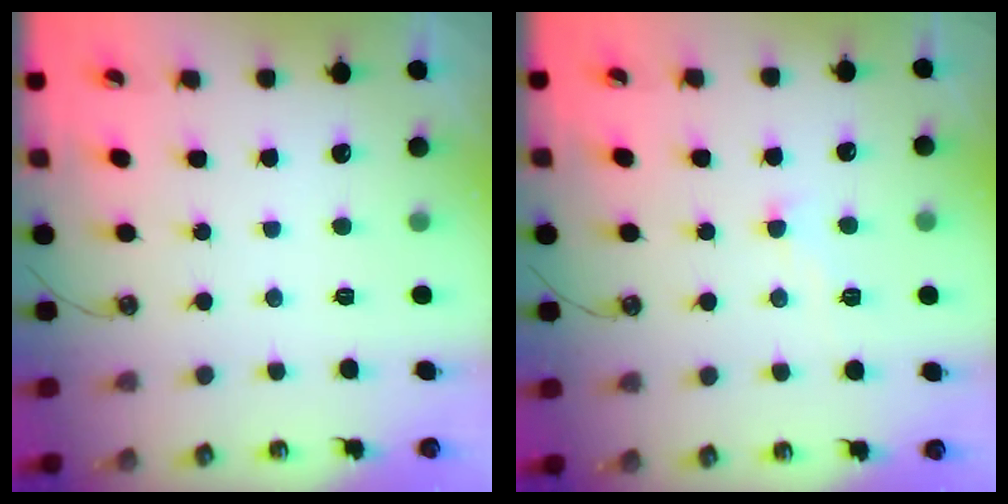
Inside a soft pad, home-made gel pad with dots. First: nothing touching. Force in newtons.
{"total": 0.8, "press": 0.5, "slide": 0.6}